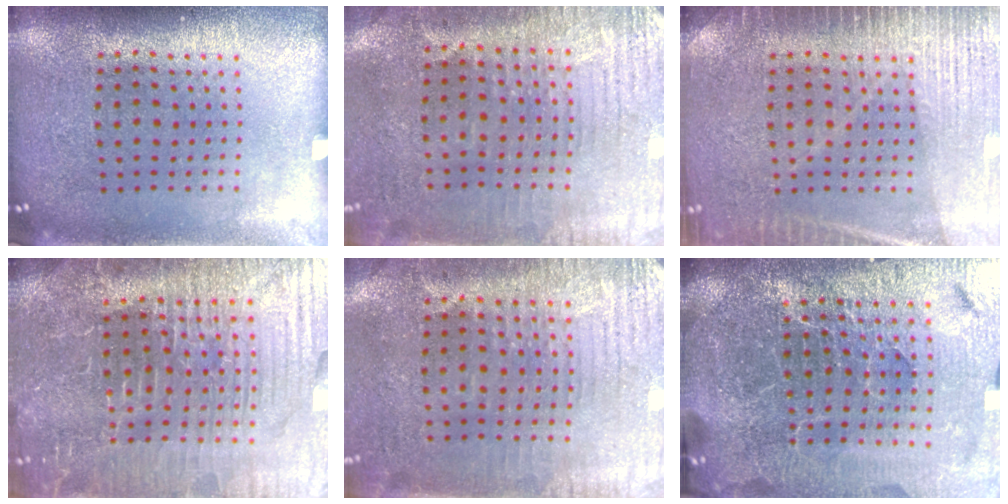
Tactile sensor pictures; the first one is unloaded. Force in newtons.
{"total": 3.0, "press": 2.5, "slide": 1.6}
{"total": 4.7, "press": 4.6, "slide": 0.7}
{"total": 4.6, "press": 4.6, "slide": 0.9}
{"total": 3.0, "press": 2.5, "slide": 1.6}
{"total": 6.8, "press": 5.9, "slide": 3.3}